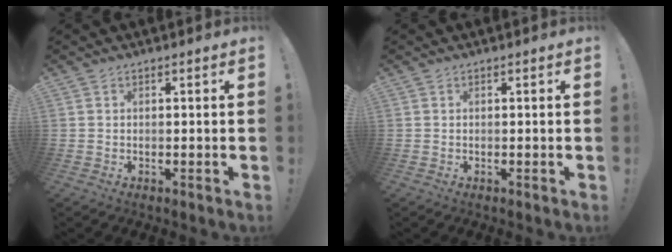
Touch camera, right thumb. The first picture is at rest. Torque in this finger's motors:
{"motor_torque": [0.00, 0.00, 0.00, 0.00, 0.00]}